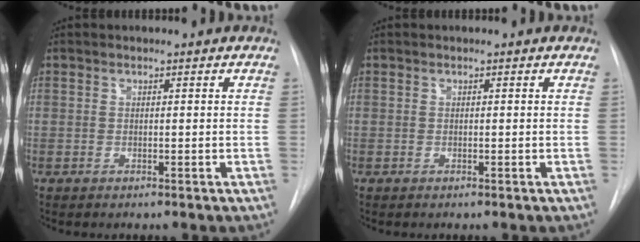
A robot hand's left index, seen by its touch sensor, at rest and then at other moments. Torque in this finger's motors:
{"motor_torque": [-0.05, 0.10, 0.00, 0.00]}